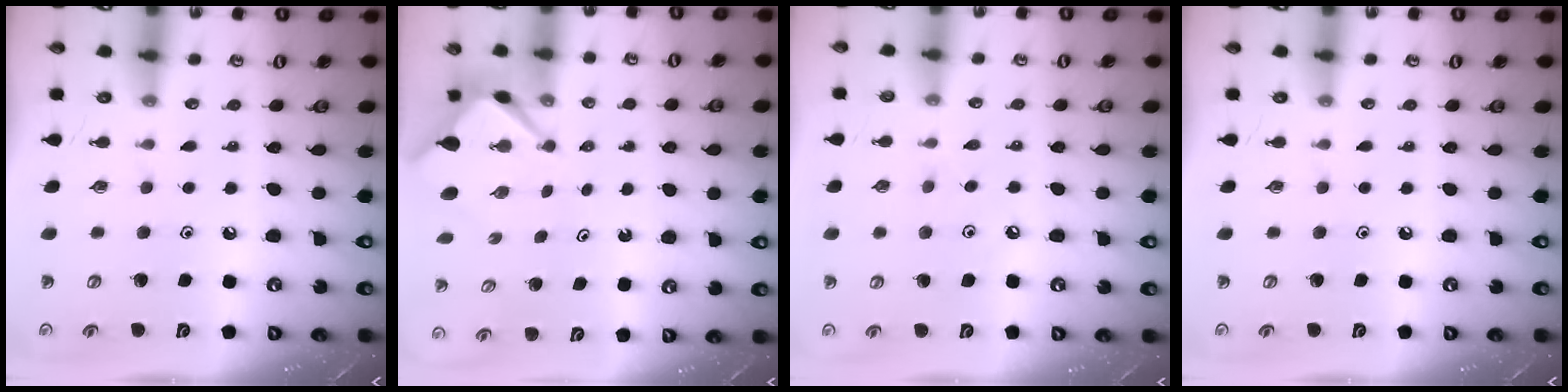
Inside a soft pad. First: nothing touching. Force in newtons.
{"total": 3.1, "press": 3.1, "slide": 0.3}
{"total": 3.6, "press": 3.5, "slide": 0.6}
{"total": 0.0}